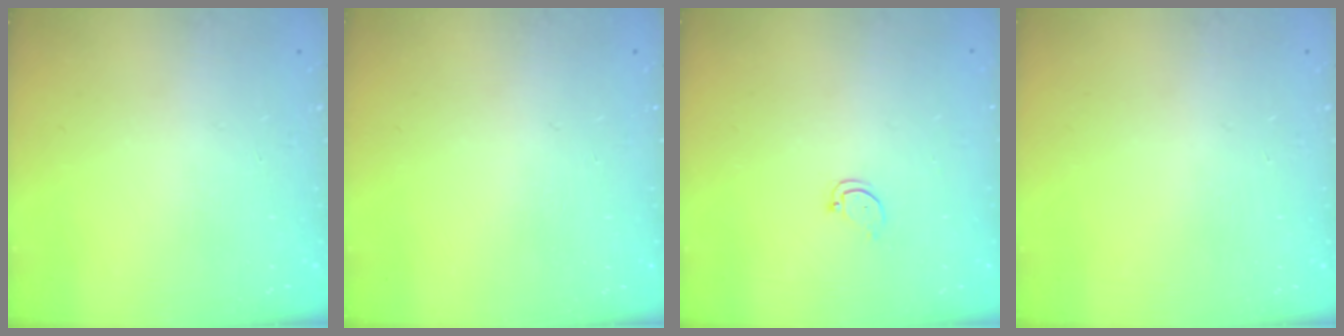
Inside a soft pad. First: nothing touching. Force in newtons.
{"total": 0.0}
{"total": 3.1, "press": 3.1, "slide": 0.2}
{"total": 0.0}